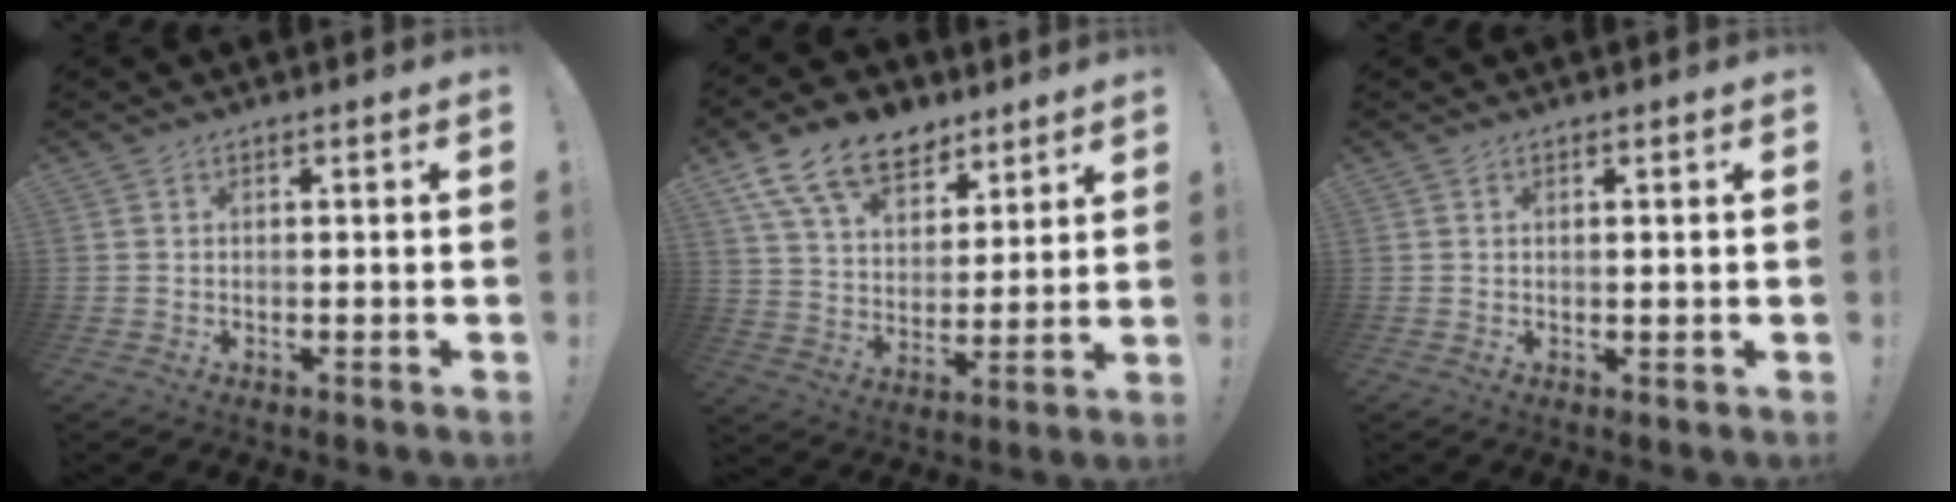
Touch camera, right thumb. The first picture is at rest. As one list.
[{"total": 16.1, "force": [10.0, 9.7, 7.9], "torque": [-0.132, -0.058, 0.187]}, {"total": 0.8, "force": [0.5, 0.2, 0.6], "torque": [-0.006, -0.001, 0.007]}]